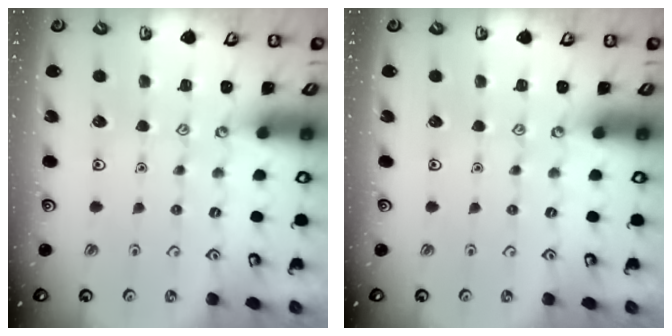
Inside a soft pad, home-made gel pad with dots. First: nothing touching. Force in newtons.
{"total": 0.0}